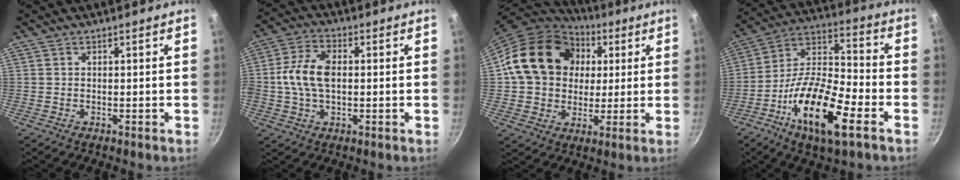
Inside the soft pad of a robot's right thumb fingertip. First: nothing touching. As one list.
[{"total": 9.5, "force": [0.2, 5.7, 7.7], "torque": [-0.152, 0.021, -0.005]}, {"total": 21.3, "force": [4.7, 17.1, 11.7], "torque": [-0.180, 0.023, 0.080]}, {"total": 19.4, "force": [-8.5, 6.7, 16.1], "torque": [-0.281, 0.042, -0.167]}]